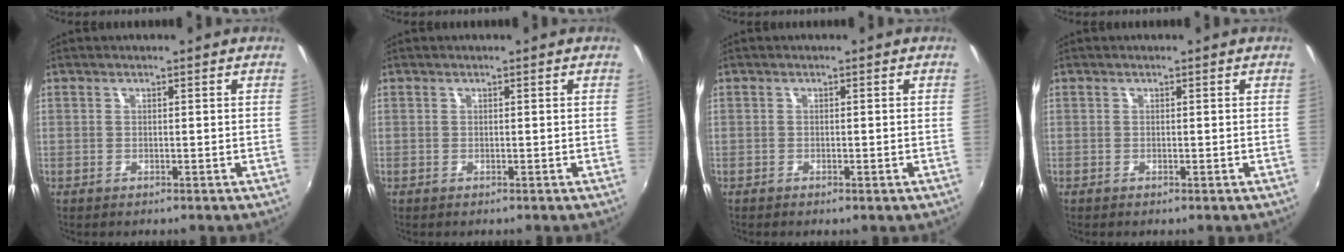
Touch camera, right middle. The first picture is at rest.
{"total": 0.0}
{"total": 0.7, "force": [-0.4, 0.2, 0.5], "torque": [-0.009, -0.003, -0.006]}
{"total": 0.0}